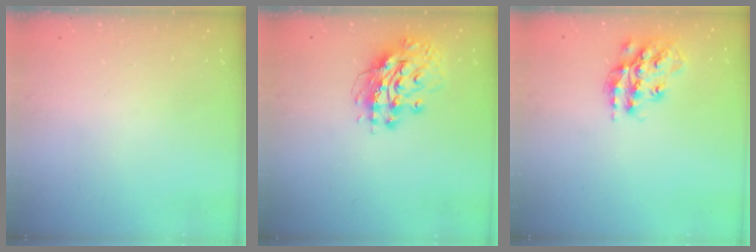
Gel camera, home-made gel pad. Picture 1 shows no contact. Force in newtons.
{"total": 13.5, "press": 13.4, "slide": 1.5}
{"total": 16.1, "press": 16.1, "slide": 1.2}